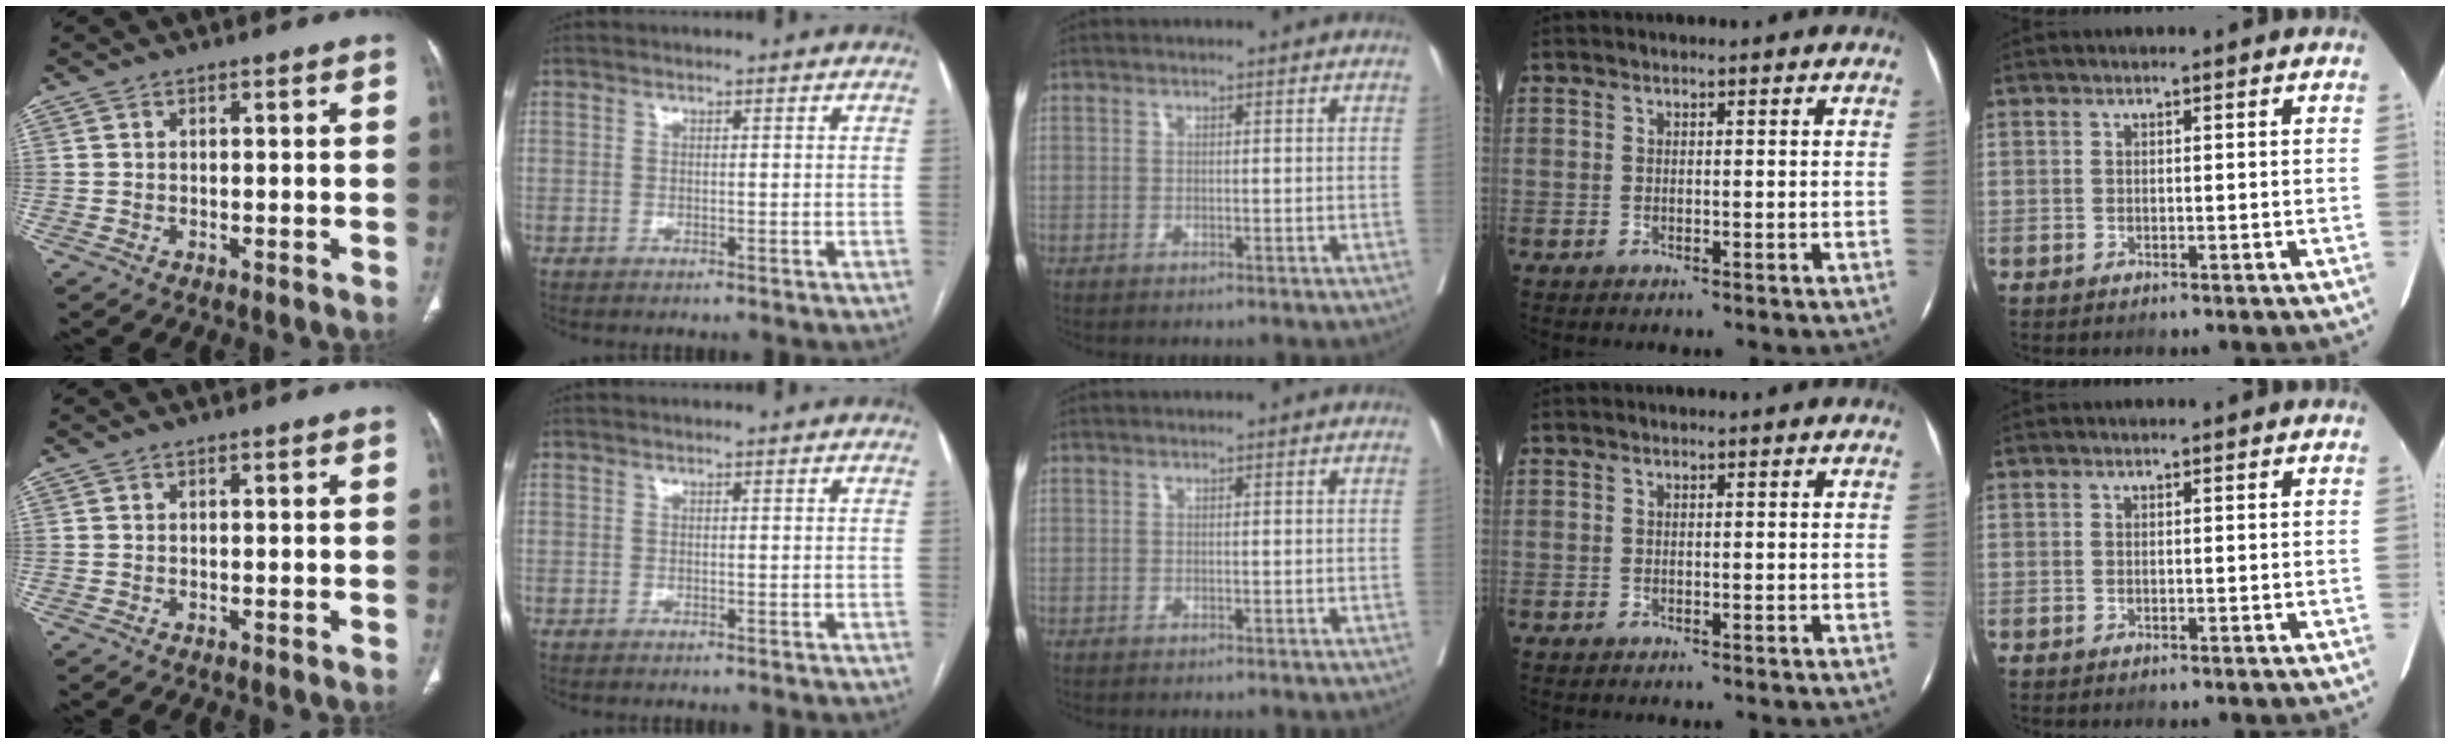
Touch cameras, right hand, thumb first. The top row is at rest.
{}